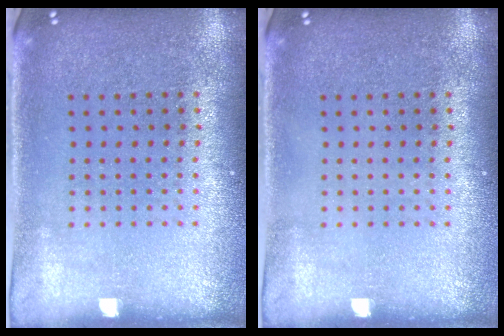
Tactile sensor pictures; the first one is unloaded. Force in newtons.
{"total": 0.0}